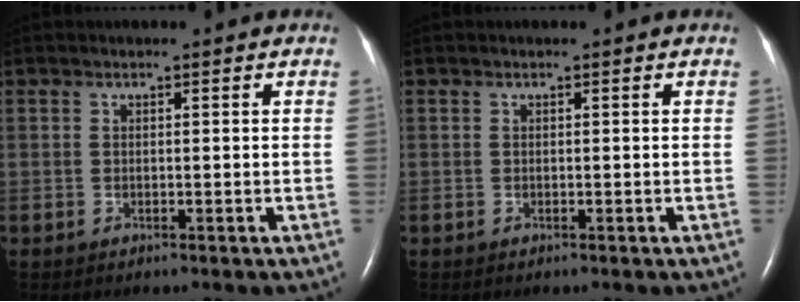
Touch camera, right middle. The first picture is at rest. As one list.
[{"total": 0.0}]